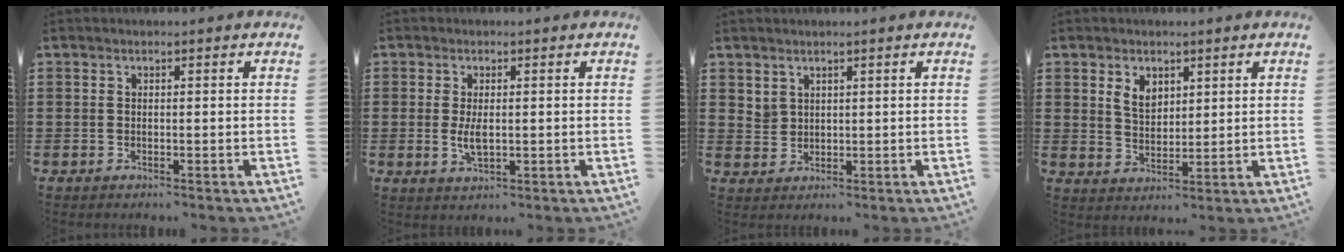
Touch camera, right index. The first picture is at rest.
{"total": 3.6, "force": [0.1, 1.8, 3.1], "torque": [-0.068, 0.001, -0.001]}
{"total": 2.4, "force": [1.9, 1.6, 0.2], "torque": [-0.010, 0.003, 0.038]}
{"total": 4.0, "force": [2.1, 2.7, 2.1], "torque": [-0.050, 0.009, 0.037]}